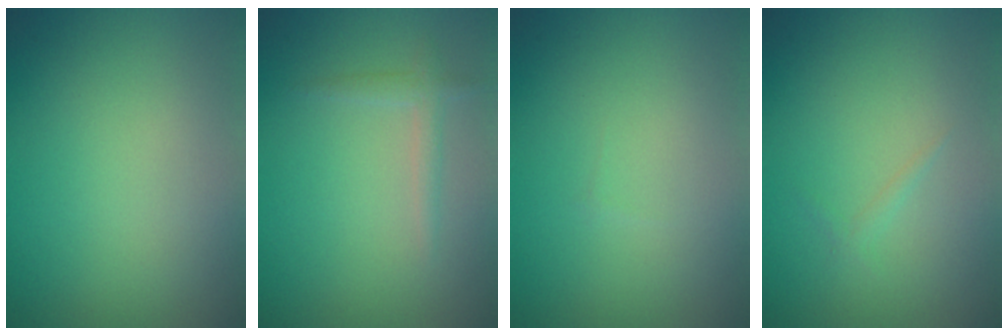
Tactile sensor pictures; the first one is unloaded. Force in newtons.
{"total": 1.3, "press": 1.3, "slide": 0.1}
{"total": 0.0}
{"total": 0.5, "press": 0.5, "slide": 0.1}